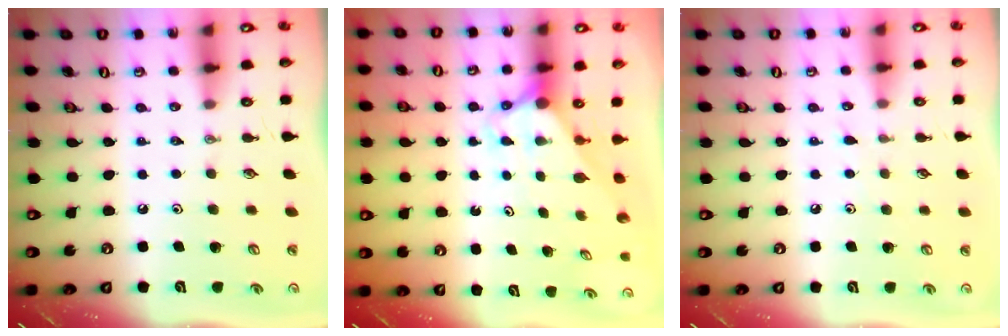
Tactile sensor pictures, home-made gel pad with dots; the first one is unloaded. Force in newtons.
{"total": 2.8, "press": 2.8, "slide": 0.1}
{"total": 2.3, "press": 2.2, "slide": 0.4}